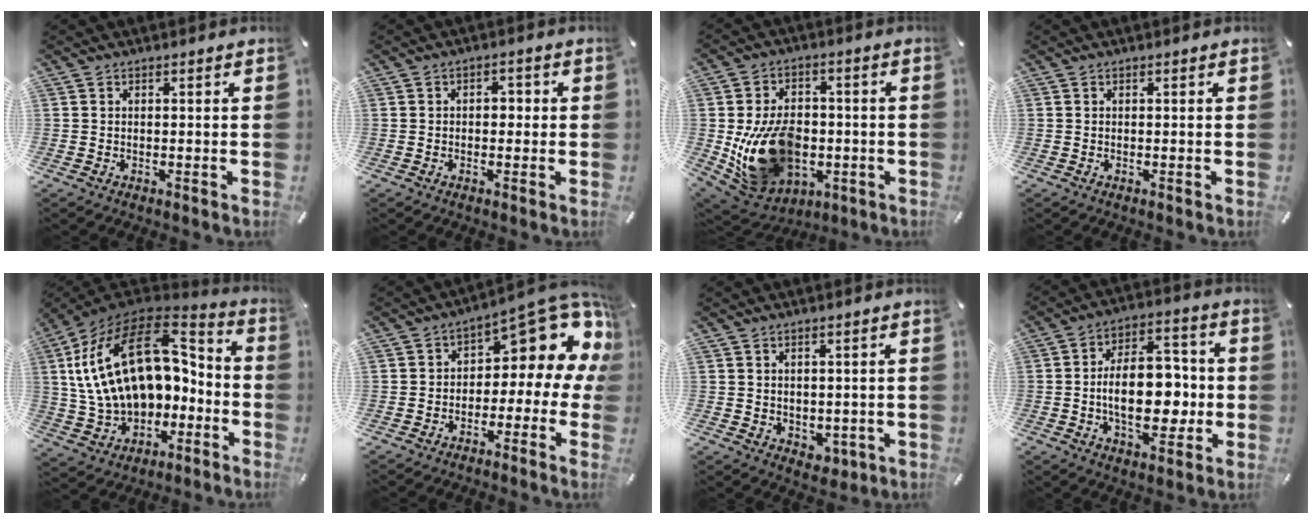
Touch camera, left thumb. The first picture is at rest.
{"total": 2.3, "force": [-0.7, 1.6, 1.5], "torque": [-0.021, 0.009, -0.019]}
{"total": 18.1, "force": [-2.6, 13.5, 11.7], "torque": [-0.228, -0.005, -0.037]}
{"total": 0.0}
{"total": 25.1, "force": [5.0, 16.4, 18.2], "torque": [-0.340, -0.019, 0.097]}
{"total": 11.1, "force": [6.7, 4.9, 7.4], "torque": [-0.092, -0.067, 0.107]}
{"total": 3.0, "force": [1.1, 2.7, 0.5], "torque": [0.003, -0.006, 0.020]}
{"total": 15.8, "force": [-1.8, 9.5, 12.4], "torque": [-0.194, 0.007, -0.031]}